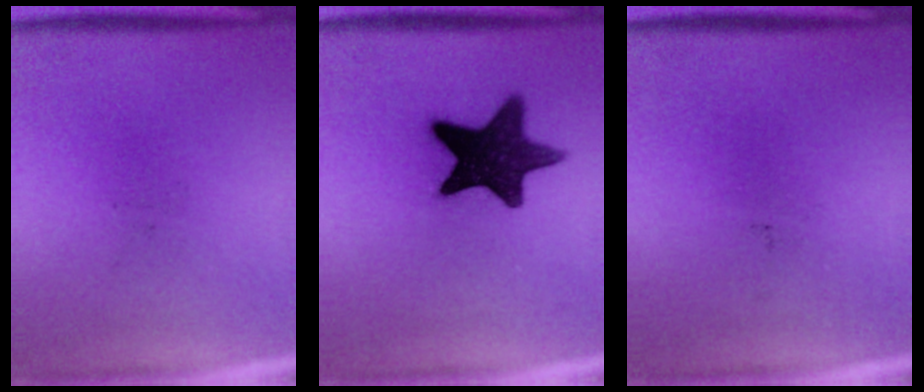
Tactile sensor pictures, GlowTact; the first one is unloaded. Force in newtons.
{"total": 15.3}
{"total": 0.0}